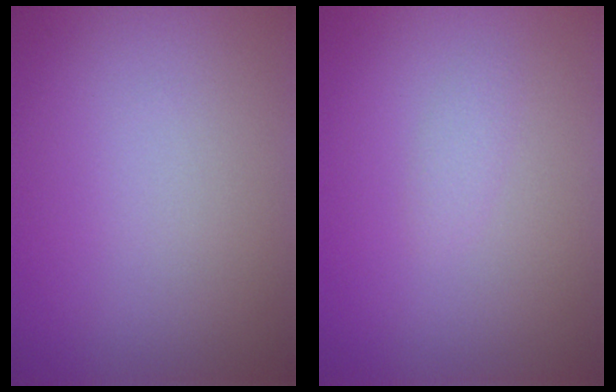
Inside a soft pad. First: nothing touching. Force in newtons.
{"total": 0.8, "press": 0.8, "slide": 0.1}